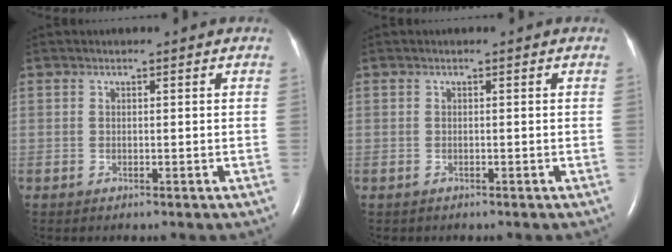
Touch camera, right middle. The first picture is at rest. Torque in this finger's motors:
{"motor_torque": [-0.20, 0.21, -0.03, 0.01]}